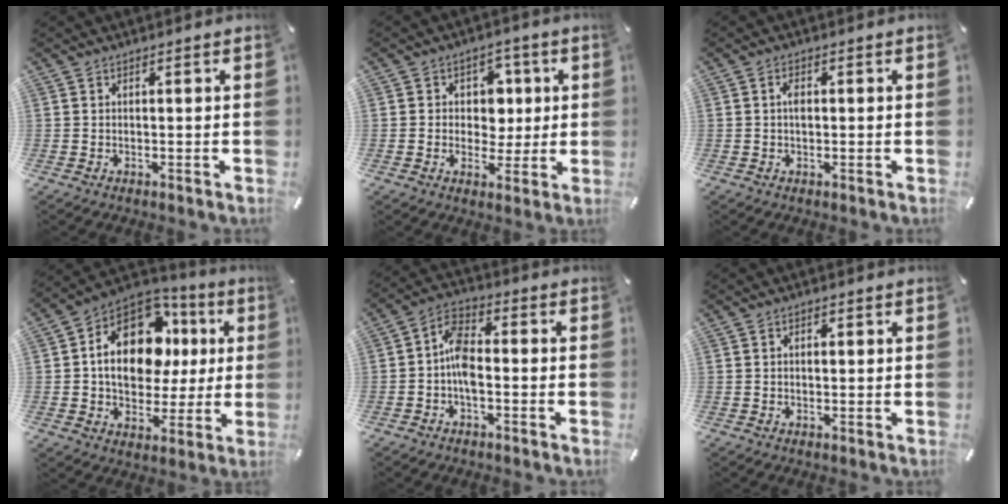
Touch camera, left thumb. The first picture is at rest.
{"total": 7.5, "force": [0.8, 6.8, 3.2], "torque": [-0.041, 0.003, 0.013]}
{"total": 2.1, "force": [0.1, 1.1, 1.7], "torque": [-0.035, 0.003, 0.001]}
{"total": 18.3, "force": [3.2, 13.2, 12.3], "torque": [-0.200, -0.009, 0.059]}
{"total": 7.5, "force": [-2.1, 4.0, 5.9], "torque": [-0.124, 0.014, -0.039]}
{"total": 1.2, "force": [0.1, 0.7, 1.0], "torque": [-0.012, 0.002, -0.002]}